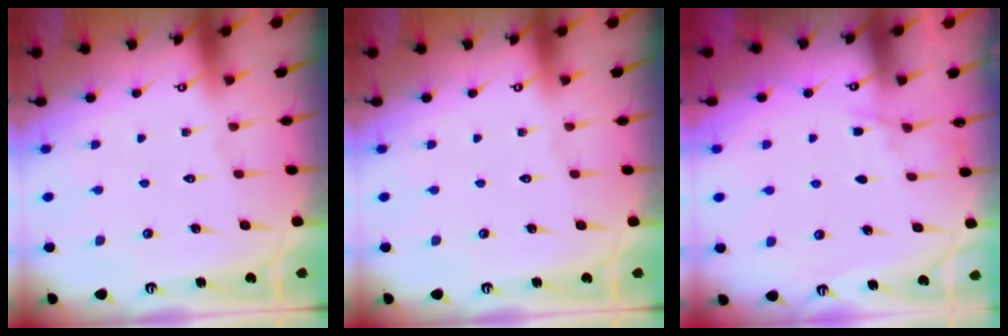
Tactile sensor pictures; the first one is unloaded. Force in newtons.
{"total": 0.0}
{"total": 4.7, "press": 4.7, "slide": 0.6}